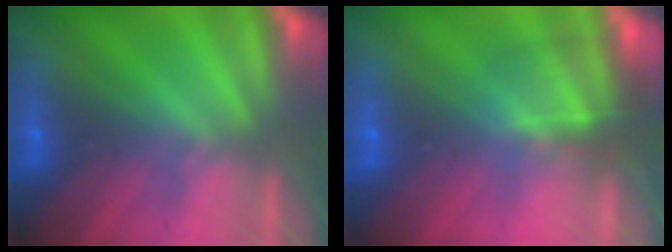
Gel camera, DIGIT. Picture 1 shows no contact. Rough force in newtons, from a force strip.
{"total": 5.1}